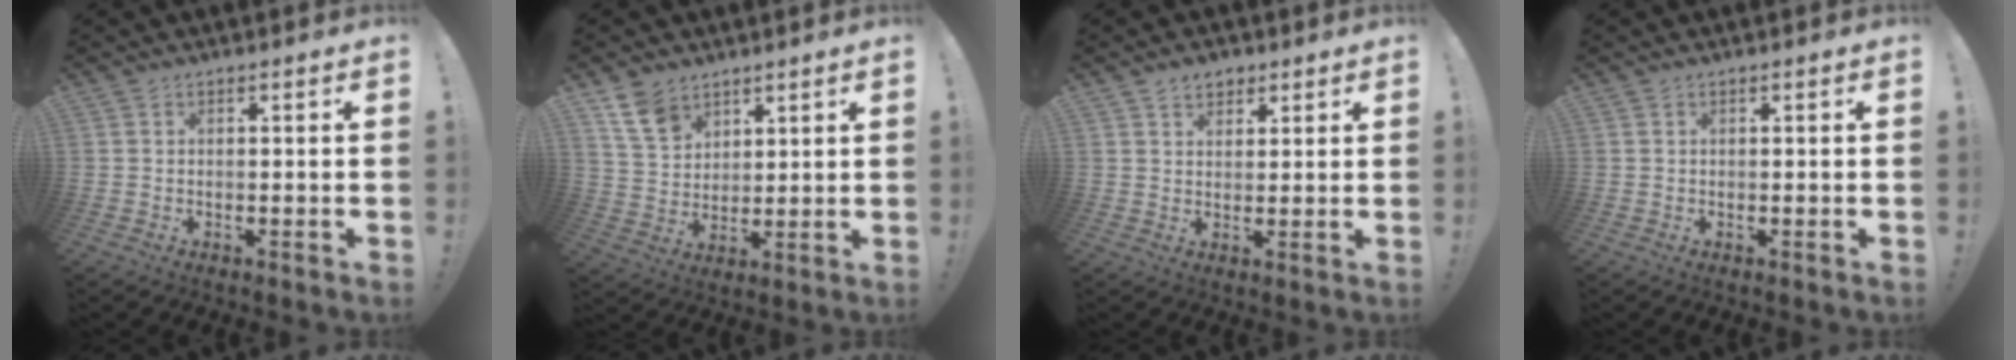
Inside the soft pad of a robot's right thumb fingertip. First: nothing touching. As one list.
[{"total": 10.1, "force": [6.7, 6.5, 3.8], "torque": [-0.065, -0.037, 0.133]}, {"total": 4.5, "force": [3.0, 3.1, 1.3], "torque": [-0.007, -0.014, 0.053]}, {"total": 0.0}]